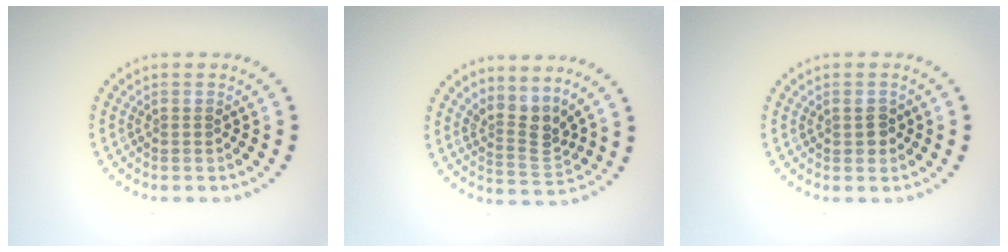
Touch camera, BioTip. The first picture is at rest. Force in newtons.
{"total": 3.0, "press": 2.1, "slide": 2.2}
{"total": 1.5, "press": 1.5, "slide": 0.2}